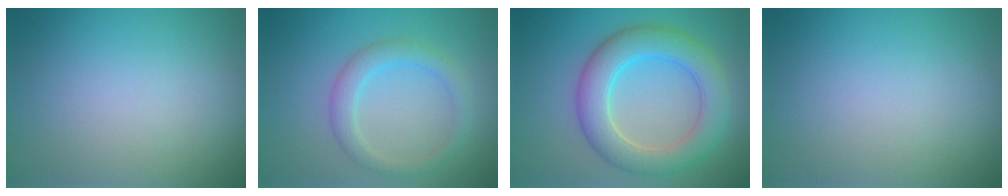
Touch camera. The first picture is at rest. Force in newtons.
{"total": 2.7, "press": 2.7, "slide": 0.1}
{"total": 6.2, "press": 6.2, "slide": 0.5}
{"total": 0.0}